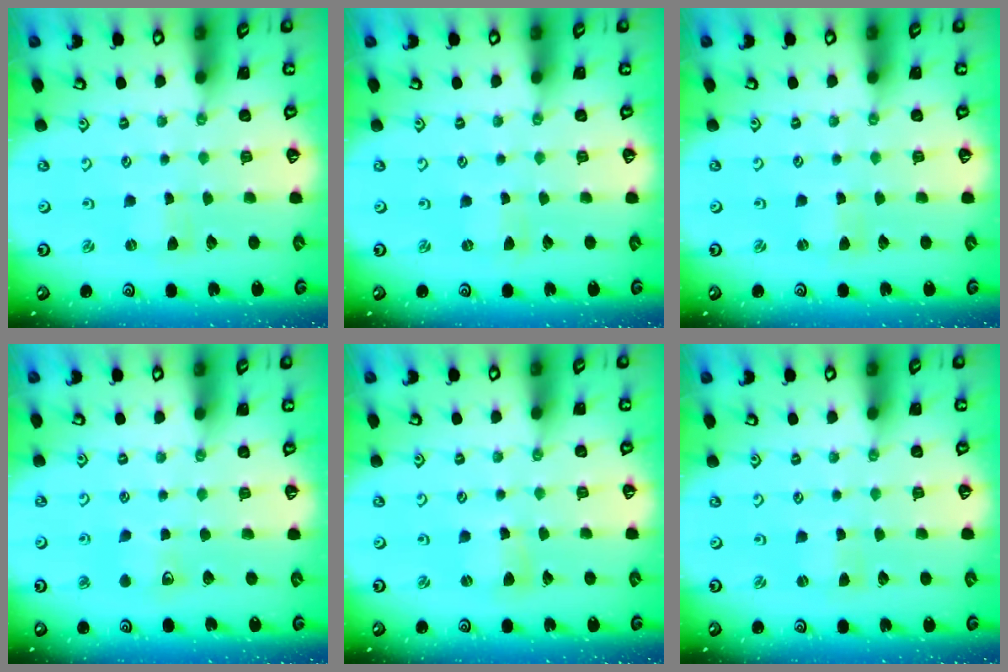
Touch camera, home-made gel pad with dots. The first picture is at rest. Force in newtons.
{"total": 0.0}
{"total": 0.0}
{"total": 4.8, "press": 4.8, "slide": 0.7}
{"total": 3.2, "press": 3.2, "slide": 0.2}
{"total": 0.0}